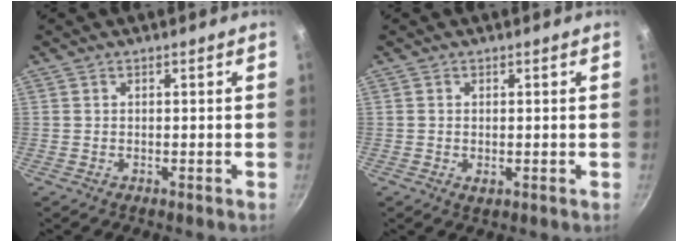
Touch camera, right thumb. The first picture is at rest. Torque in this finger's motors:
{"motor_torque": [-0.37, 0.12, 0.24, -0.01, 0.00]}